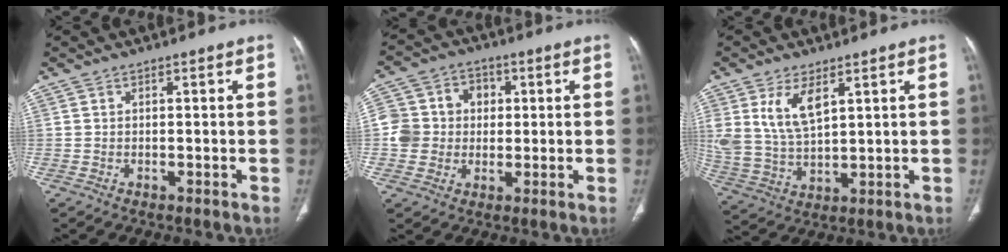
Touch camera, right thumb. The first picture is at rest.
{"total": 10.0, "force": [0.4, 9.3, 3.6], "torque": [-0.040, 0.022, 0.003]}
{"total": 9.7, "force": [4.4, 4.7, 7.2], "torque": [-0.141, -0.018, 0.100]}